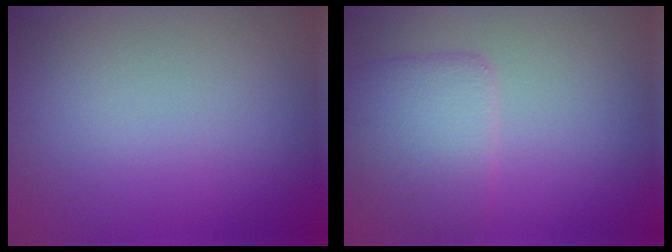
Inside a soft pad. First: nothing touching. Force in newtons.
{"total": 4.4, "press": 4.4, "slide": 0.3}